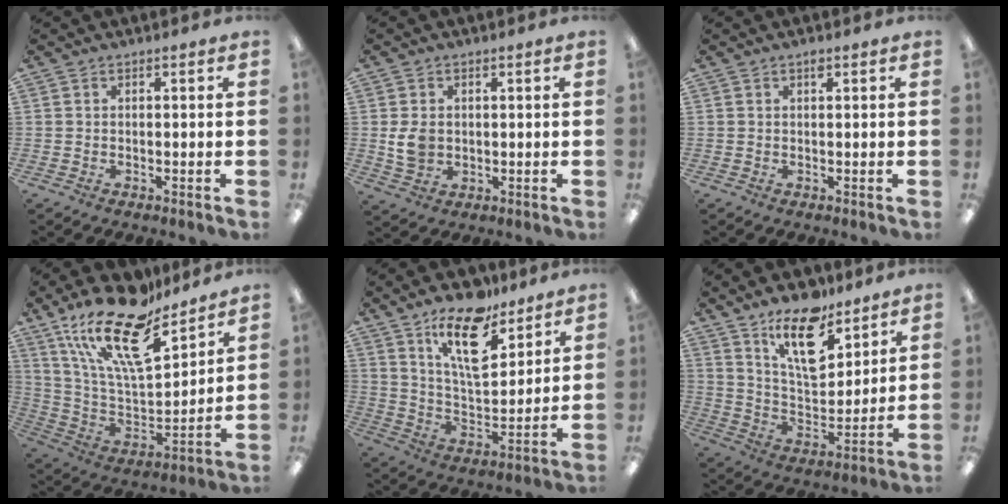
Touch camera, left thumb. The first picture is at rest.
{"total": 5.5, "force": [0.4, 4.3, 3.3], "torque": [-0.068, 0.001, 0.007]}
{"total": 1.0, "force": [0.6, 0.4, 0.7], "torque": [-0.008, -0.002, 0.009]}
{"total": 21.8, "force": [15.5, 7.6, 13.3], "torque": [-0.259, -0.104, 0.270]}
{"total": 16.5, "force": [11.0, 6.9, 10.2], "torque": [-0.159, -0.058, 0.187]}
{"total": 16.1, "force": [11.1, 7.0, 9.2], "torque": [-0.143, -0.065, 0.193]}